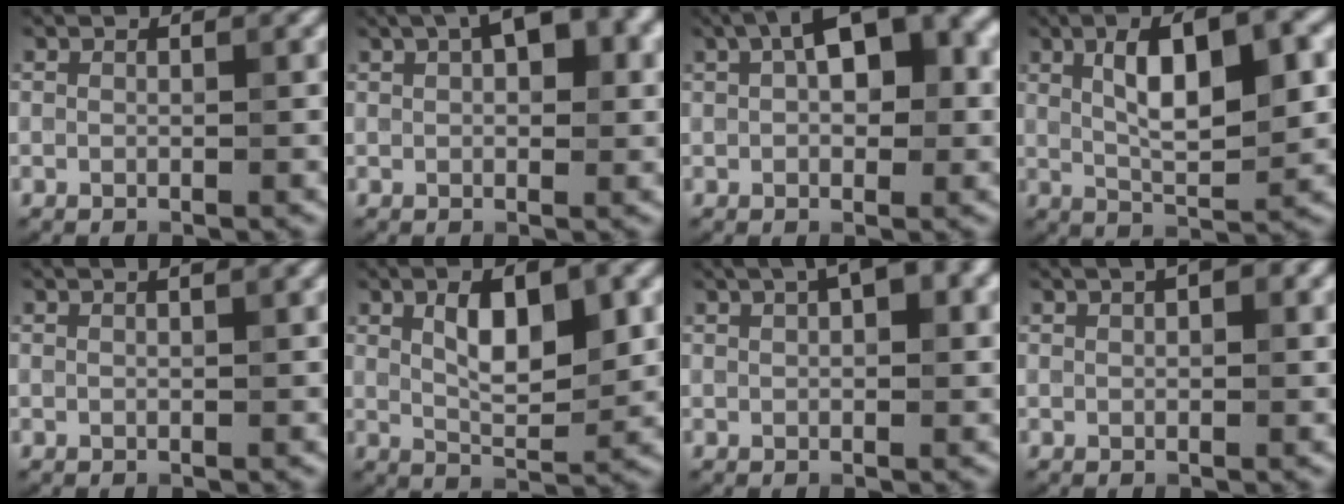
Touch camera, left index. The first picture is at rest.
{"total": 5.9, "force": [2.5, 2.7, 4.6], "torque": [-0.065, 0.015, 0.033]}
{"total": 7.9, "force": [2.7, 4.0, 6.3], "torque": [-0.093, 0.021, 0.032]}
{"total": 7.8, "force": [1.6, 2.6, 7.2], "torque": [-0.116, 0.008, 0.026]}
{"total": 2.4, "force": [1.3, 0.8, 1.9], "torque": [-0.013, 0.003, 0.004]}
{"total": 5.7, "force": [1.4, 2.2, 5.1], "torque": [-0.087, 0.003, 0.026]}
{"total": 4.9, "force": [2.2, 2.0, 3.9], "torque": [-0.053, 0.015, 0.028]}
{"total": 3.5, "force": [1.7, 1.6, 2.7], "torque": [-0.022, 0.008, 0.013]}